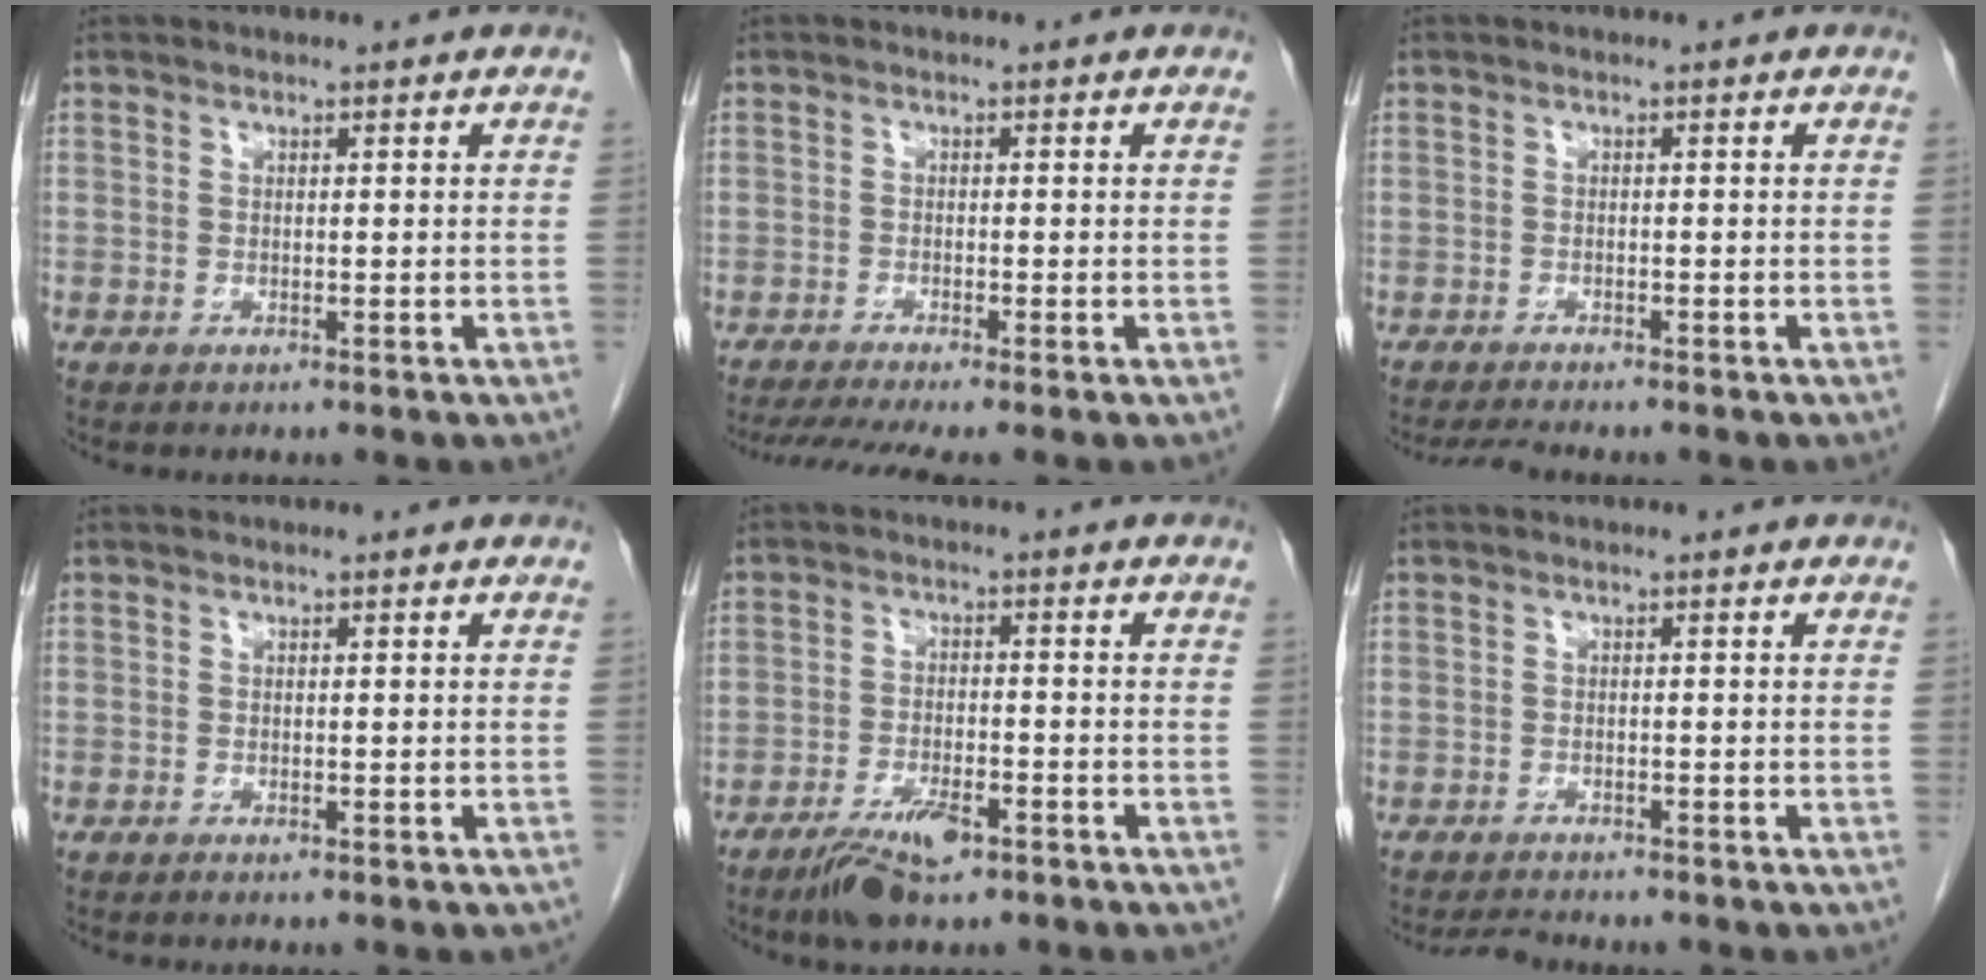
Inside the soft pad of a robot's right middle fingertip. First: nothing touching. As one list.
[{"total": 6.0, "force": [-4.8, -0.2, 3.6], "torque": [-0.057, -0.012, -0.080]}, {"total": 2.8, "force": [-2.6, -0.1, 1.0], "torque": [-0.019, -0.010, -0.042]}, {"total": 0.5, "force": [-0.4, 0.2, 0.3], "torque": [-0.011, 0.000, -0.005]}, {"total": 6.2, "force": [-4.1, 1.8, 4.3], "torque": [-0.084, -0.006, -0.067]}, {"total": 2.2, "force": [-2.1, 0.2, 0.4], "torque": [-0.009, -0.010, -0.035]}]